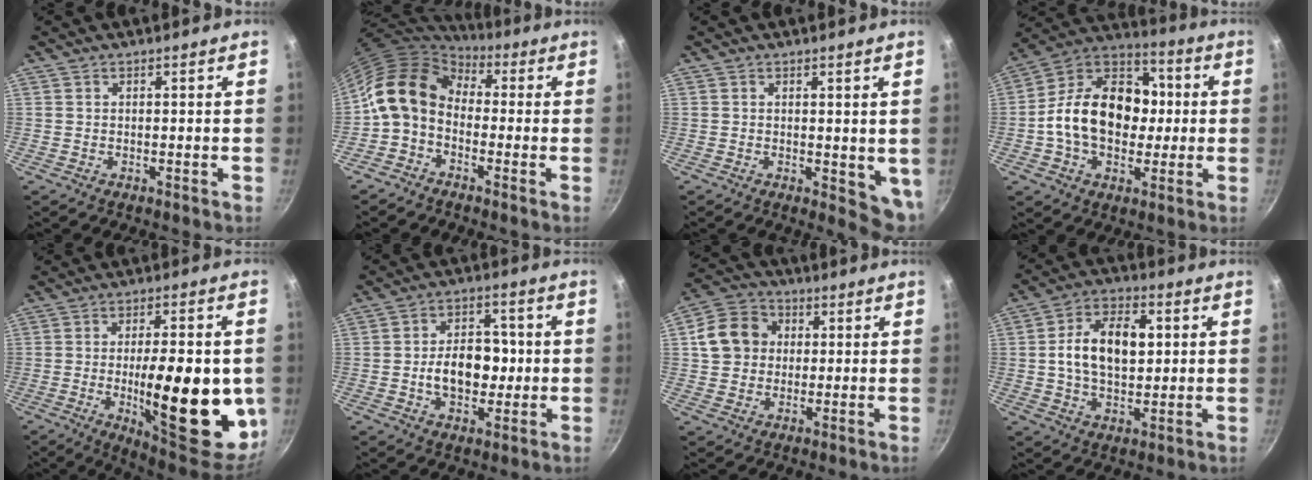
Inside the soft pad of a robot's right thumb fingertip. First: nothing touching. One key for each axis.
{"total": 10.9, "fx": -0.1, "fy": 8.2, "fz": 7.2, "tx": -0.111, "ty": 0.033, "tz": -0.026}
{"total": 5.2, "fx": 0.7, "fy": 2.7, "fz": 4.4, "tx": -0.047, "ty": -0.014, "tz": 0.012}
{"total": 20.2, "fx": -0.5, "fy": 14.7, "fz": 13.9, "tx": -0.197, "ty": 0.039, "tz": -0.027}
{"total": 24.1, "fx": -3.4, "fy": 8.5, "fz": 22.3, "tx": -0.285, "ty": -0.009, "tz": -0.040}
{"total": 13.4, "fx": -1.4, "fy": 9.3, "fz": 9.6, "tx": -0.111, "ty": 0.023, "tz": -0.028}
{"total": 10.2, "fx": 1.6, "fy": 8.8, "fz": 4.8, "tx": -0.059, "ty": 0.013, "tz": 0.015}
{"total": 13.3, "fx": 1.8, "fy": 8.4, "fz": 10.2, "tx": -0.155, "ty": 0.011, "tz": 0.023}